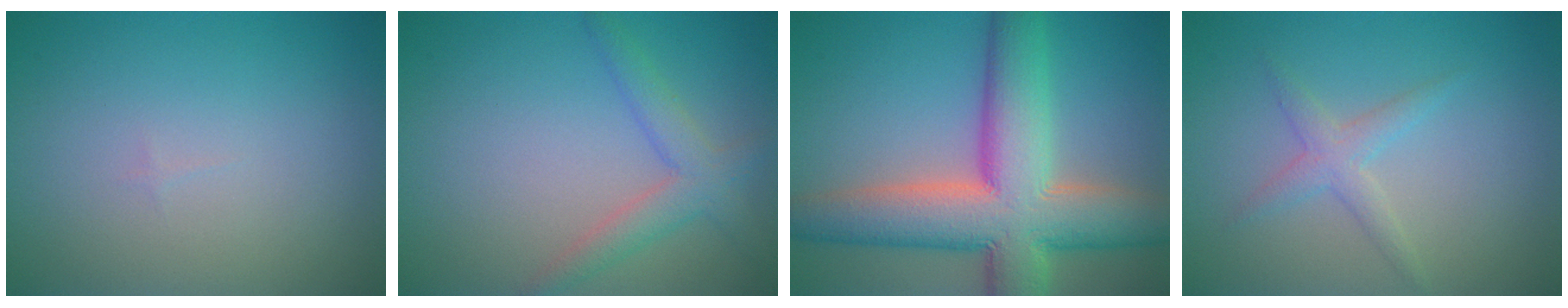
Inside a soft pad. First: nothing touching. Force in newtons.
{"total": 3.0, "press": 3.0, "slide": 0.1}
{"total": 11.9, "press": 11.9, "slide": 0.8}
{"total": 2.0, "press": 2.0, "slide": 0.1}